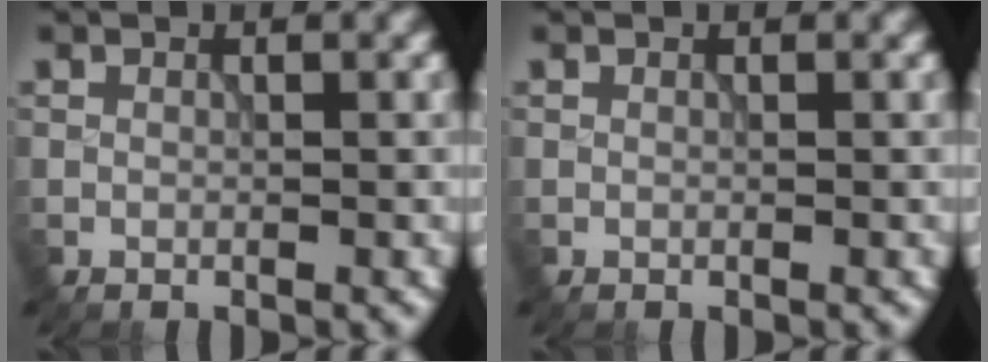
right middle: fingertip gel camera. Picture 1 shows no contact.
{"total": 0.0}